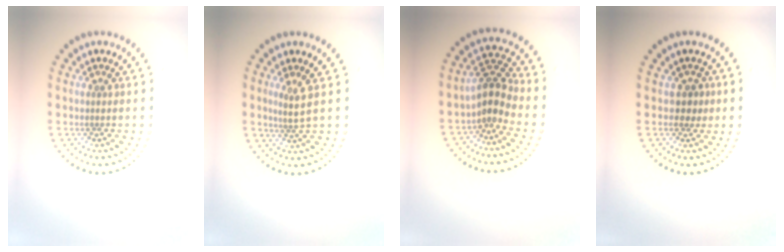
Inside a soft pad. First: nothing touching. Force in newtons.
{"total": 1.9, "press": 1.3, "slide": 1.4}
{"total": 2.8, "press": 2.4, "slide": 1.4}
{"total": 1.5, "press": 1.2, "slide": 0.9}